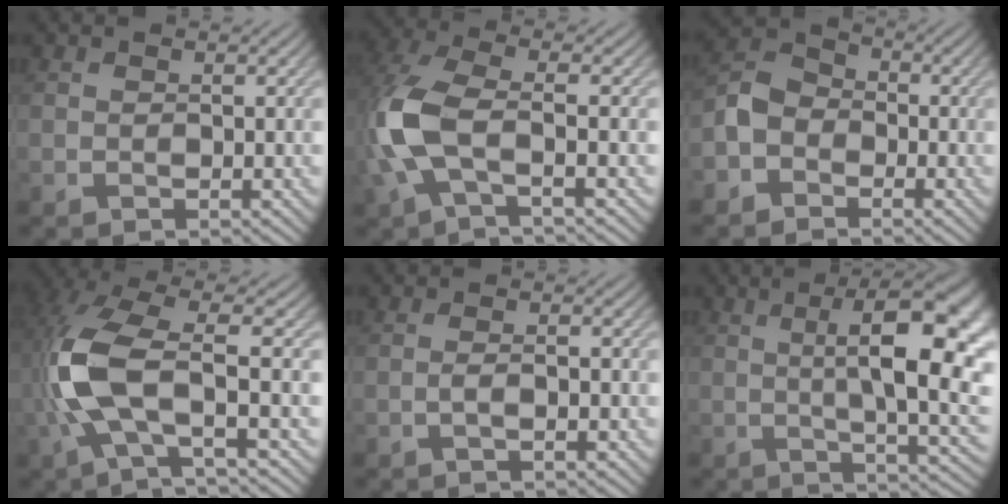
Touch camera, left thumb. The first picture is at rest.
{"total": 9.3, "force": [-1.5, 4.0, 8.2], "torque": [-0.210, -0.005, -0.039]}
{"total": 4.6, "force": [-2.3, 3.5, 2.0], "torque": [-0.047, 0.007, -0.061]}
{"total": 10.6, "force": [-1.4, 3.5, 9.9], "torque": [-0.224, 0.006, -0.039]}
{"total": 1.7, "force": [-0.6, 0.3, 1.5], "torque": [-0.031, 0.004, -0.015]}
{"total": 13.8, "force": [1.5, 4.3, 13.0], "torque": [-0.178, 0.004, 0.029]}